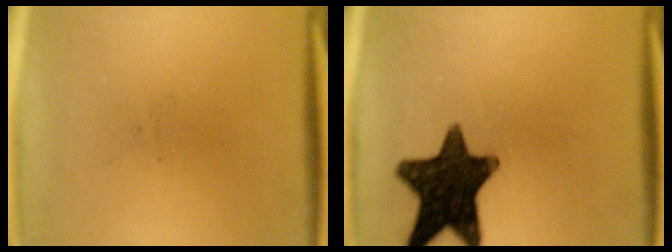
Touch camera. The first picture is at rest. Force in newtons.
{"total": 15.8}